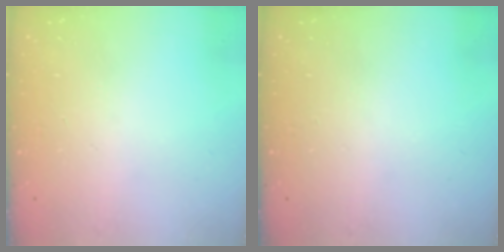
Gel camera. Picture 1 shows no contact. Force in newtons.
{"total": 0.0}